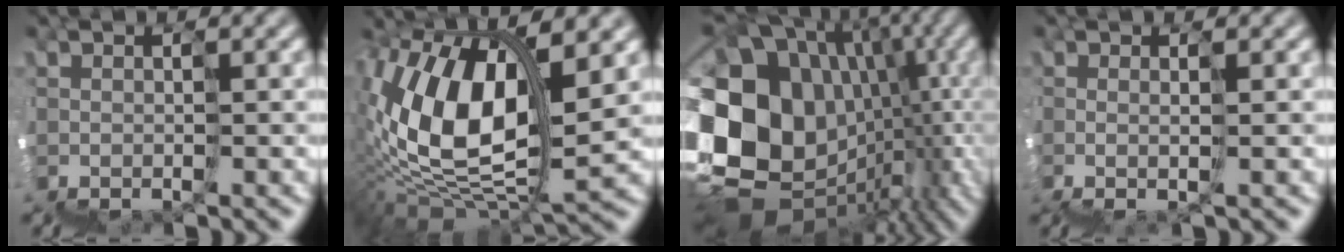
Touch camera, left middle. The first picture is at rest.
{"total": 8.1, "force": [2.7, 4.3, 6.3], "torque": [-0.141, 0.017, 0.042]}
{"total": 15.0, "force": [-0.4, 13.3, 6.8], "torque": [-0.155, -0.007, 0.026]}
{"total": 1.7, "force": [0.4, 0.5, 1.6], "torque": [0.009, 0.015, 0.007]}